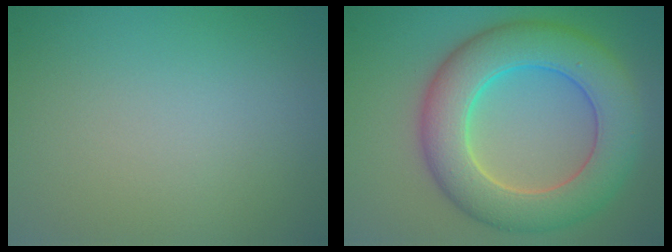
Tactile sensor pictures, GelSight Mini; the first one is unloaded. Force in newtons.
{"total": 9.0, "press": 9.0, "slide": 0.7}